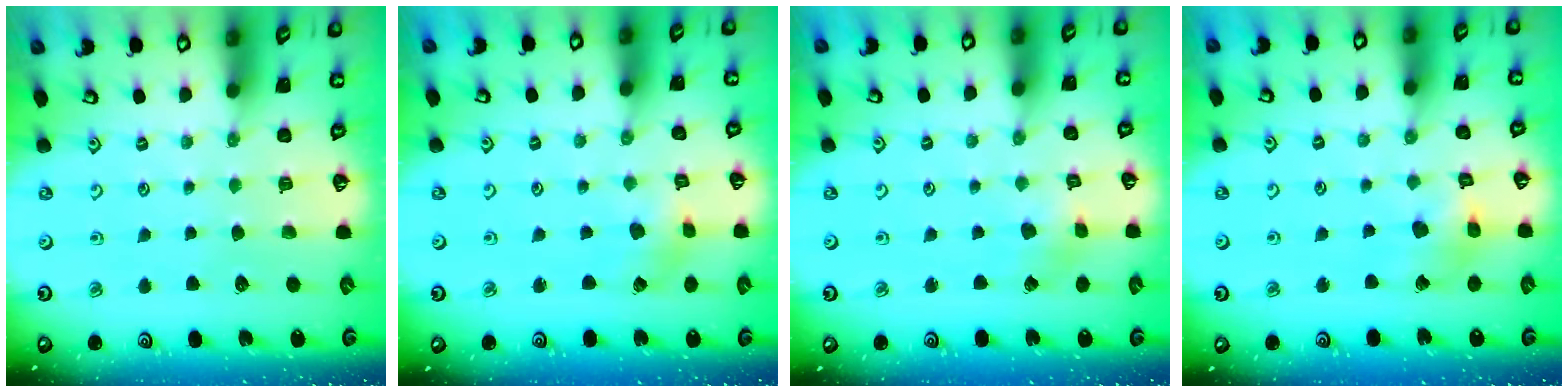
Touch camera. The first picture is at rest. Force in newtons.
{"total": 1.4, "press": 1.4, "slide": 0.2}
{"total": 2.7, "press": 2.7, "slide": 0.3}
{"total": 10.1, "press": 10.0, "slide": 1.4}